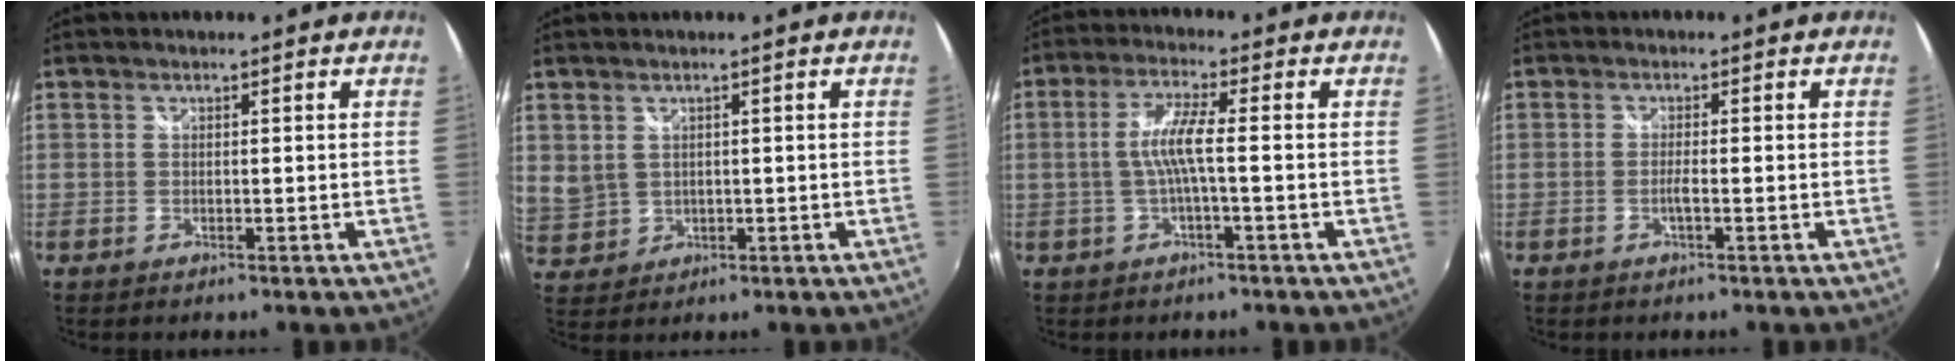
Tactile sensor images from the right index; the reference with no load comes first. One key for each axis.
{"total": 5.2, "fx": 1.9, "fy": 4.3, "fz": 2.2, "tx": -0.041, "ty": 0.001, "tz": 0.055}
{"total": 5.7, "fx": -0.8, "fy": 0.0, "fz": 5.6, "tx": -0.117, "ty": 0.003, "tz": -0.012}
{"total": 1.6, "fx": -0.6, "fy": -0.2, "fz": 1.4, "tx": -0.027, "ty": -0.001, "tz": -0.013}